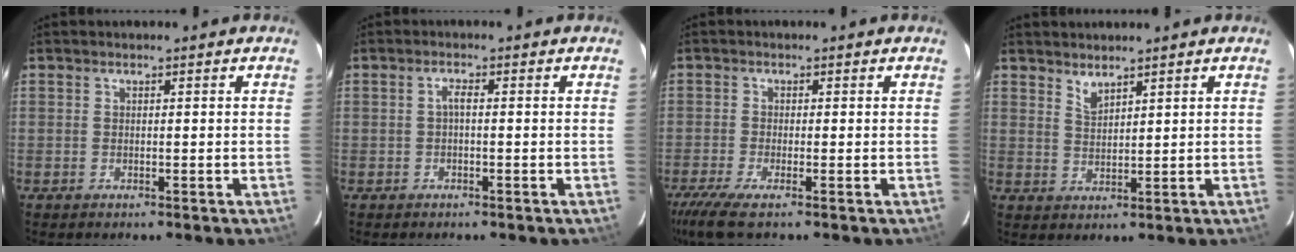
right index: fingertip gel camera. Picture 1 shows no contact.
{"total": 1.3, "force": [-0.3, 0.3, 1.2], "torque": [-0.022, 0.007, -0.008]}
{"total": 5.7, "force": [-4.0, 0.2, 4.1], "torque": [-0.101, -0.022, -0.079]}
{"total": 2.7, "force": [2.4, 0.5, 1.1], "torque": [-0.018, 0.000, 0.043]}